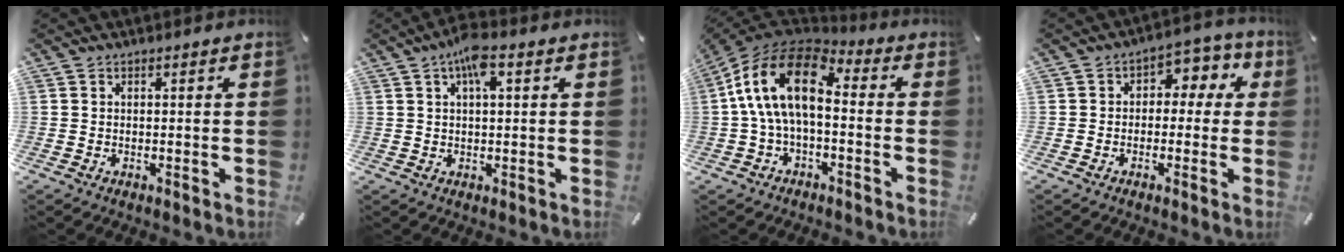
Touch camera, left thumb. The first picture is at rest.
{"total": 6.1, "force": [2.5, 2.0, 5.2], "torque": [-0.100, 0.006, 0.040]}
{"total": 15.9, "force": [0.7, 9.0, 13.1], "torque": [-0.275, 0.014, 0.006]}
{"total": 5.9, "force": [0.2, 4.7, 3.6], "torque": [-0.047, 0.010, -0.004]}